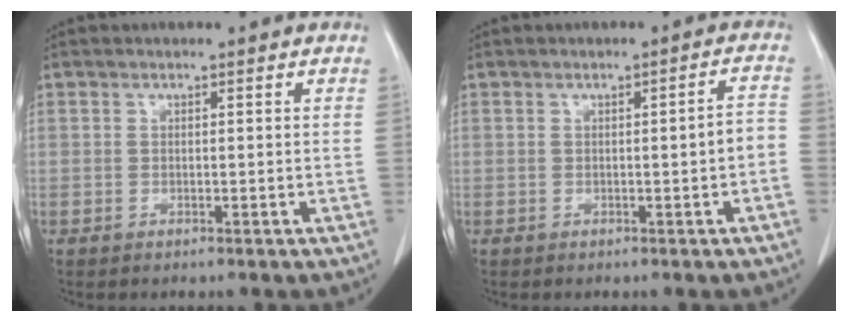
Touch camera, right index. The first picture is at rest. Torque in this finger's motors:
{"motor_torque": [0.35, -0.26, 0.02, 0.05]}